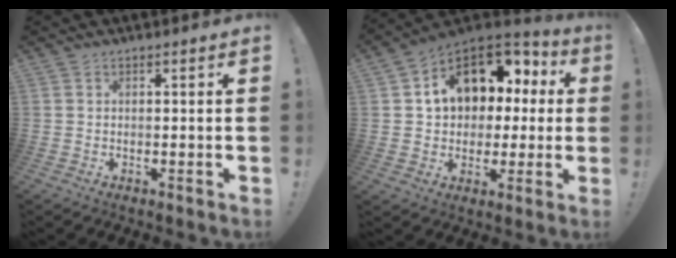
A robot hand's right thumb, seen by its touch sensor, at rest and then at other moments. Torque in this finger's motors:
{"motor_torque": [1.24, 1.27, 0.74, -0.49, 0.07]}